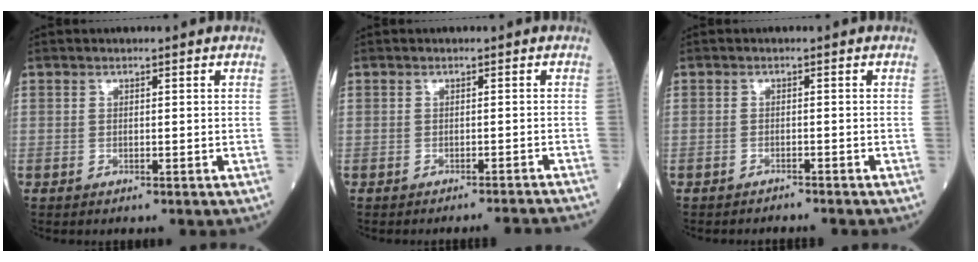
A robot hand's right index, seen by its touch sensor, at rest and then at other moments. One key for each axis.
{"total": 4.8, "fx": -4.7, "fy": -1.0, "fz": 0.6, "tx": -0.004, "ty": -0.011, "tz": -0.052}
{"total": 1.5, "fx": -1.5, "fy": -0.2, "fz": 0.0, "tx": 0.000, "ty": -0.003, "tz": -0.021}